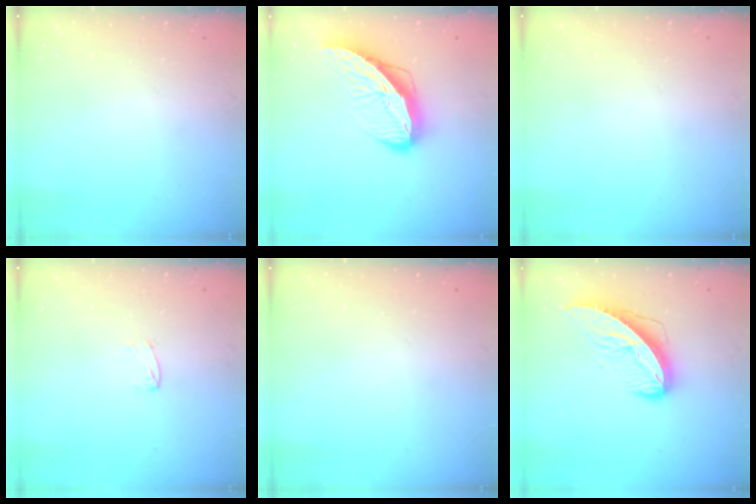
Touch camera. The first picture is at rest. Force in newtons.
{"total": 12.0, "press": 12.0, "slide": 1.2}
{"total": 0.0}
{"total": 3.7, "press": 3.7, "slide": 0.3}
{"total": 0.0}
{"total": 9.8, "press": 9.7, "slide": 0.9}